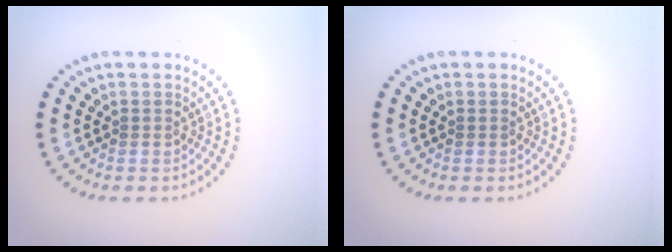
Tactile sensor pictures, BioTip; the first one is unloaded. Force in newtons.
{"total": 0.0}